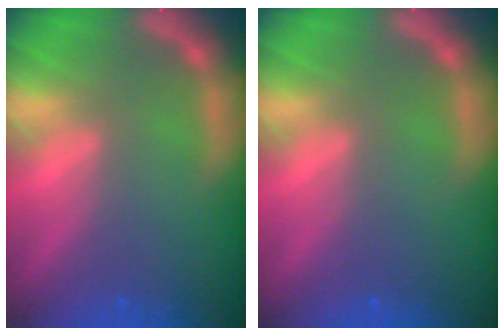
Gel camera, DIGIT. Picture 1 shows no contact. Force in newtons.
{"total": 0.0}